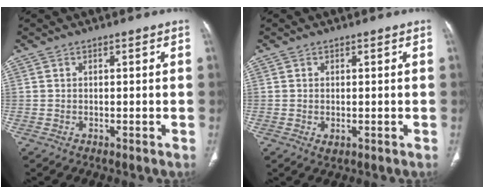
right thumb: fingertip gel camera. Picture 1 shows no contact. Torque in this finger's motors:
{"motor_torque": [-0.25, 0.21, 0.15, 0.41, 0.08]}